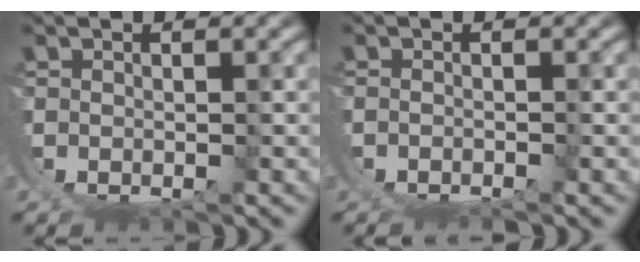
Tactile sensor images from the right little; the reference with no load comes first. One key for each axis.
{"total": 2.7, "fx": -2.3, "fy": 1.1, "fz": 0.8, "tx": -0.021, "ty": -0.009, "tz": -0.035}